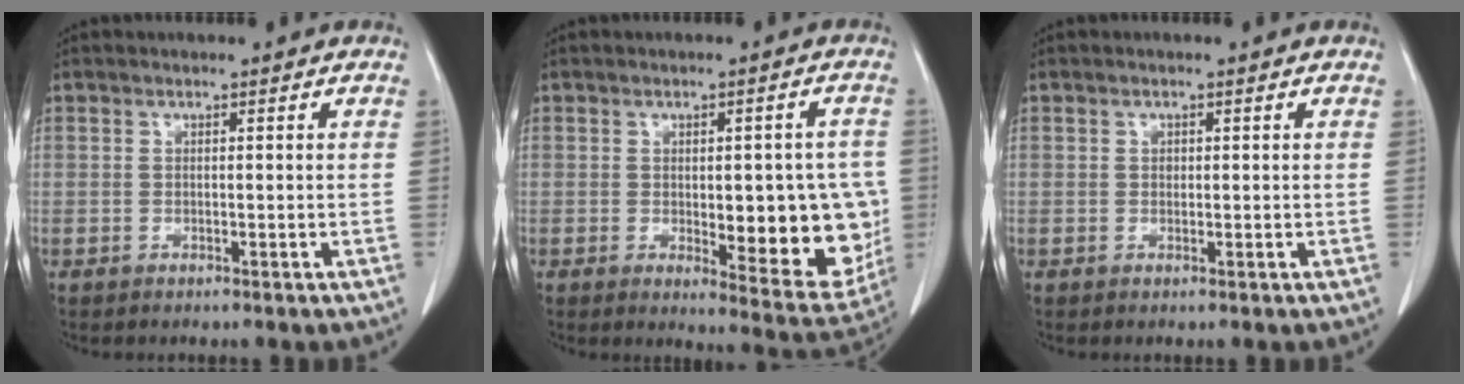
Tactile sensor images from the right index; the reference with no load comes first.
{"total": 14.1, "force": [-1.4, 5.2, 13.1], "torque": [-0.145, -0.005, -0.001]}
{"total": 0.6, "force": [0.2, 0.5, 0.3], "torque": [-0.003, 0.001, 0.002]}